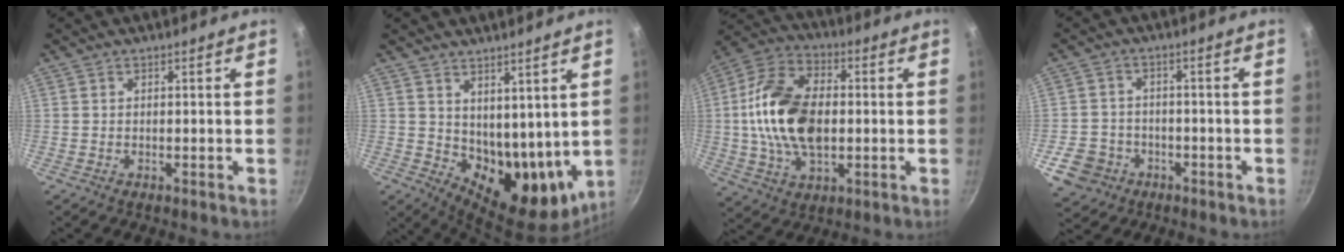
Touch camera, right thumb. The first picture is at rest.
{"total": 13.4, "force": [4.2, 8.1, 9.8], "torque": [-0.107, -0.048, 0.089]}
{"total": 18.6, "force": [0.1, 11.5, 14.7], "torque": [-0.260, 0.020, -0.010]}
{"total": 8.0, "force": [-3.5, 6.6, 2.8], "torque": [-0.040, 0.027, -0.053]}